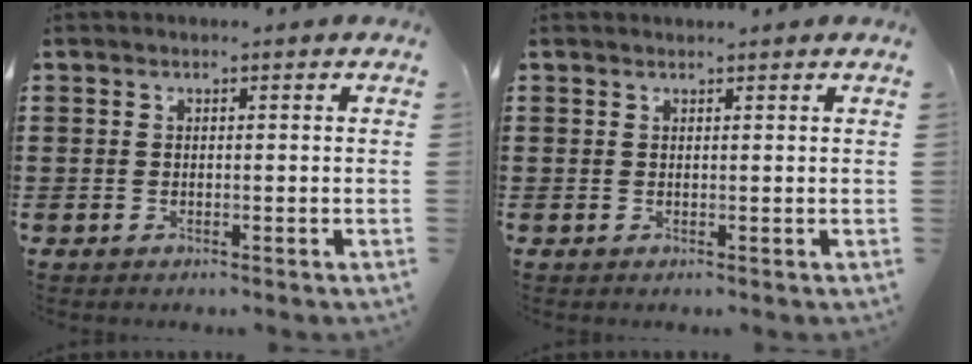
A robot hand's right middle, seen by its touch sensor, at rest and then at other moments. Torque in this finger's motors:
{"motor_torque": [0.03, -0.02, -0.02, 0.01]}